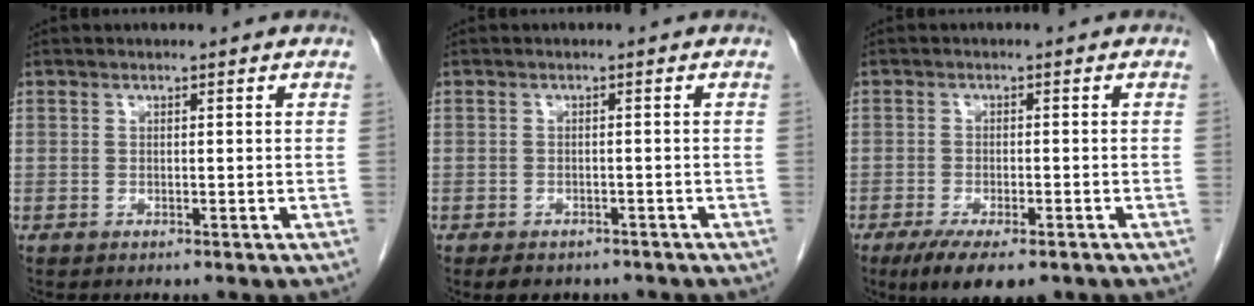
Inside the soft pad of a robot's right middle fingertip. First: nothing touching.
{"total": 5.6, "force": [-4.4, 2.7, 2.0], "torque": [-0.025, -0.001, -0.054]}
{"total": 8.3, "force": [-5.7, 2.5, 5.5], "torque": [-0.084, -0.016, -0.087]}